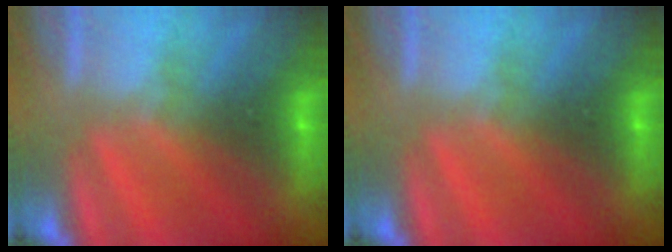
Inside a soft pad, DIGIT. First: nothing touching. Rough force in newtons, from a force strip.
{"total": 0.0}